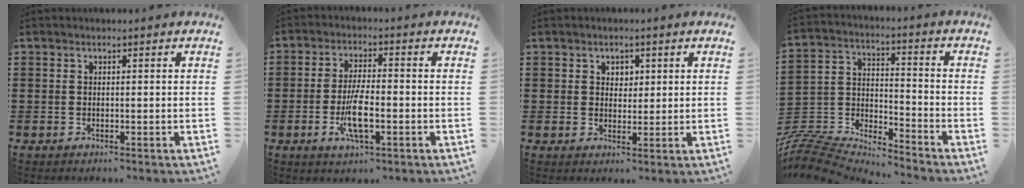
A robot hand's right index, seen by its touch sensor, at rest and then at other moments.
{"total": 6.8, "force": [-2.0, 2.0, 6.1], "torque": [-0.128, -0.008, -0.039]}
{"total": 1.5, "force": [0.5, 1.0, -0.9], "torque": [0.016, 0.007, 0.009]}
{"total": 8.0, "force": [-7.8, 1.1, 1.1], "torque": [-0.041, -0.005, -0.163]}